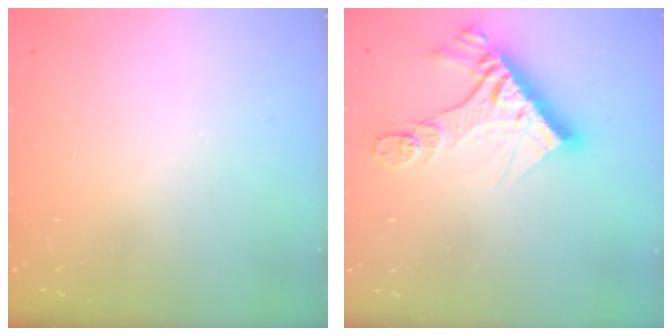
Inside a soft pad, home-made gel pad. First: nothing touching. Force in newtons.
{"total": 13.2, "press": 13.1, "slide": 1.2}